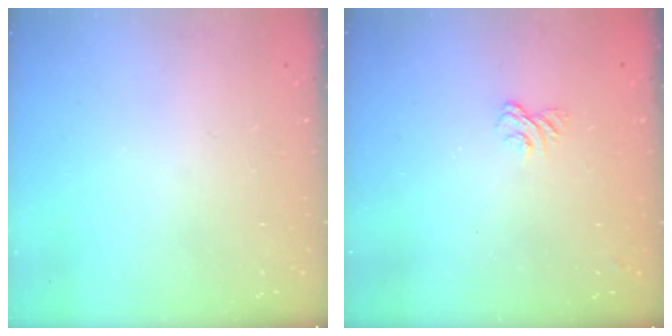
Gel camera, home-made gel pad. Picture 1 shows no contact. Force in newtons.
{"total": 2.3, "press": 1.9, "slide": 1.3}